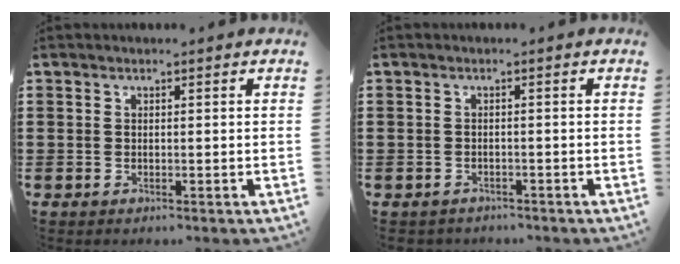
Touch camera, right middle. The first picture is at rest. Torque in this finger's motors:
{"motor_torque": [0.09, -0.07, 0.02, 0.01]}